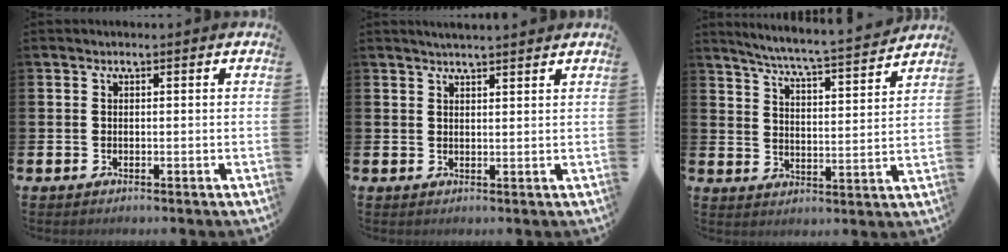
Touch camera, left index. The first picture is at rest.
{"total": 4.9, "force": [4.9, -0.4, 0.3], "torque": [-0.013, -0.035, 0.085]}
{"total": 6.2, "force": [5.9, -0.4, 1.9], "torque": [-0.059, -0.047, 0.099]}